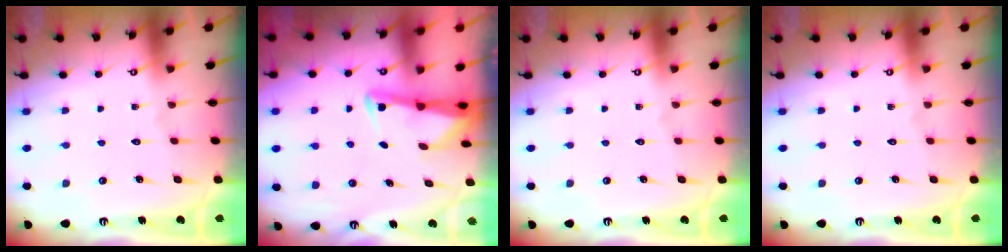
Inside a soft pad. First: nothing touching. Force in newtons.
{"total": 2.9, "press": 2.9, "slide": 0.4}
{"total": 0.0}
{"total": 0.0}